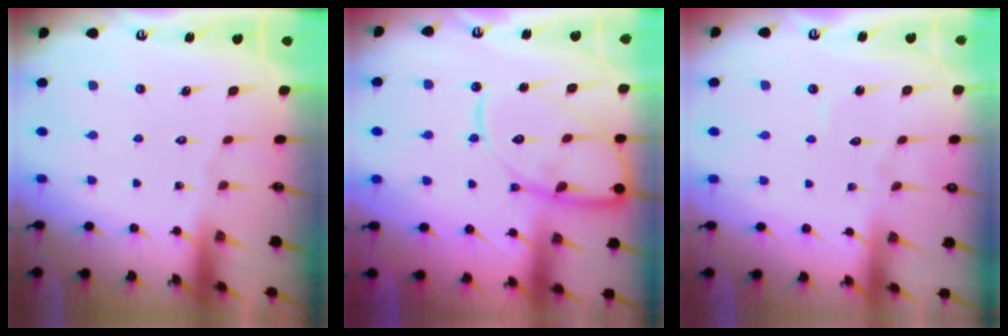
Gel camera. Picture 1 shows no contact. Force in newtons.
{"total": 15.5, "press": 15.5, "slide": 1.6}
{"total": 3.3, "press": 3.3, "slide": 0.2}